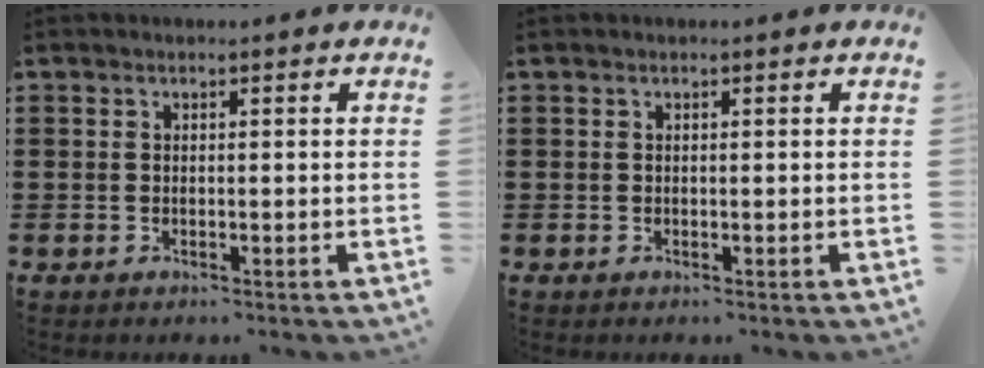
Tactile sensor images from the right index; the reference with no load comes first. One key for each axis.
{"total": 0.0}